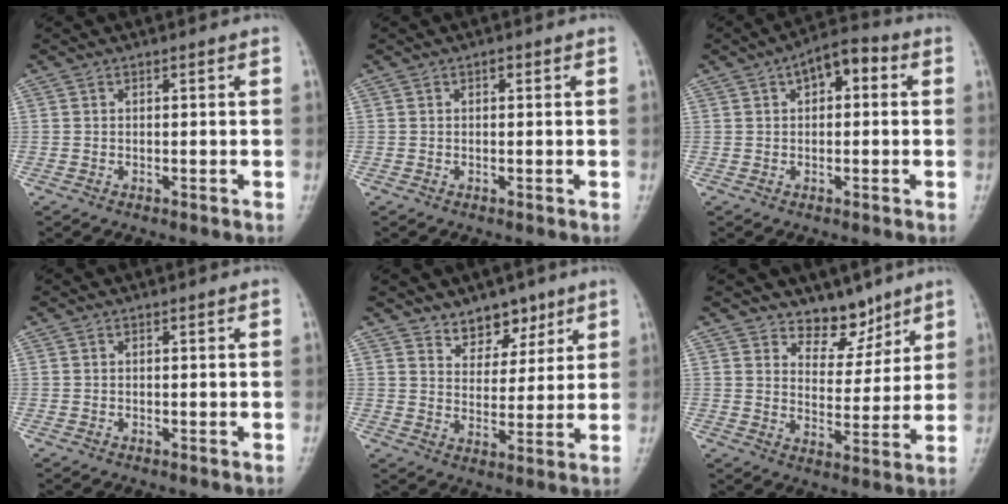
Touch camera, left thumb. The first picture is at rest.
{"total": 0.5, "force": [0.2, 0.4, 0.4], "torque": [-0.002, 0.002, 0.001]}
{"total": 7.0, "force": [2.0, 3.8, 5.5], "torque": [-0.056, 0.023, 0.019]}
{"total": 0.0}
{"total": 6.9, "force": [5.1, 4.2, 2.2], "torque": [0.007, -0.034, 0.085]}
{"total": 7.2, "force": [5.6, 4.0, 1.9], "torque": [0.009, -0.042, 0.095]}